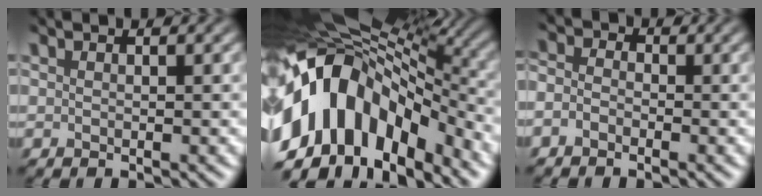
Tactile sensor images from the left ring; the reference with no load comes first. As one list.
[{"total": 14.5, "force": [-6.1, 8.8, 9.8], "torque": [-0.187, -0.001, -0.102]}, {"total": 2.4, "force": [-2.1, 1.0, -0.3], "torque": [-0.014, -0.007, -0.031]}]